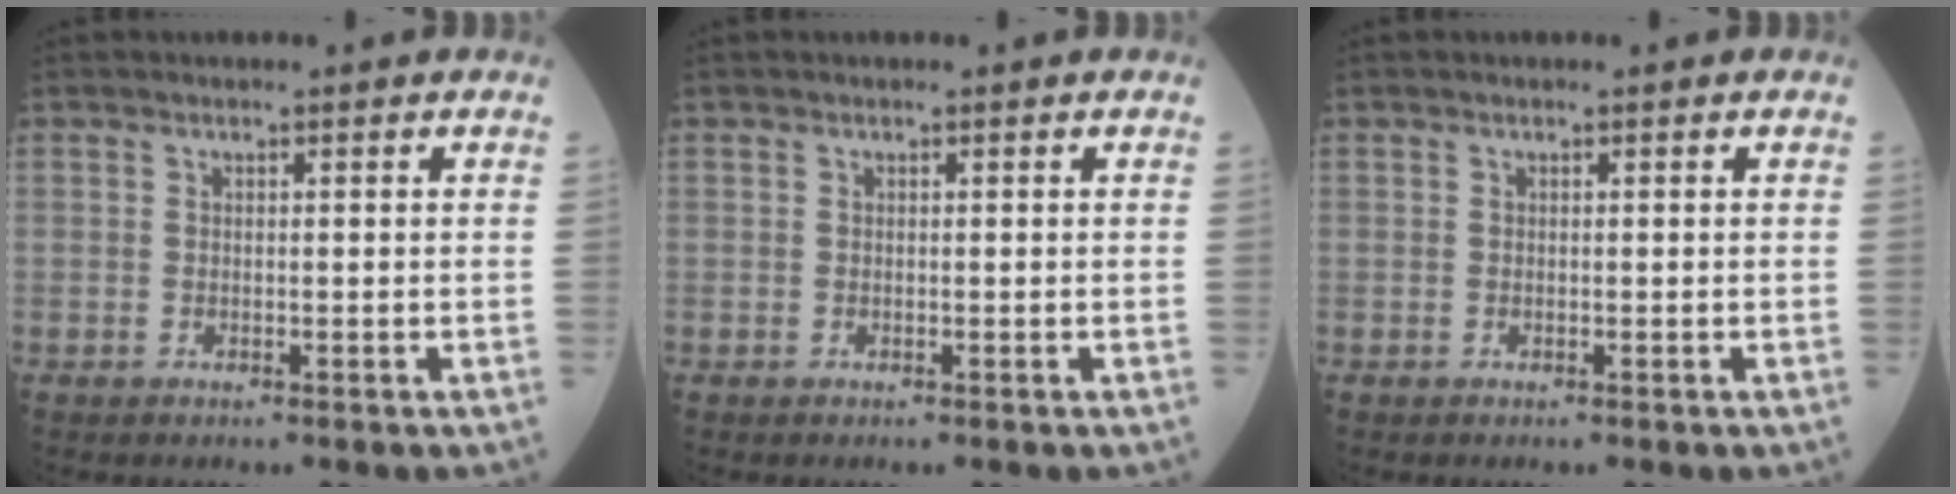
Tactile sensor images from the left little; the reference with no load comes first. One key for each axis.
{"total": 0.0}
{"total": 0.0}